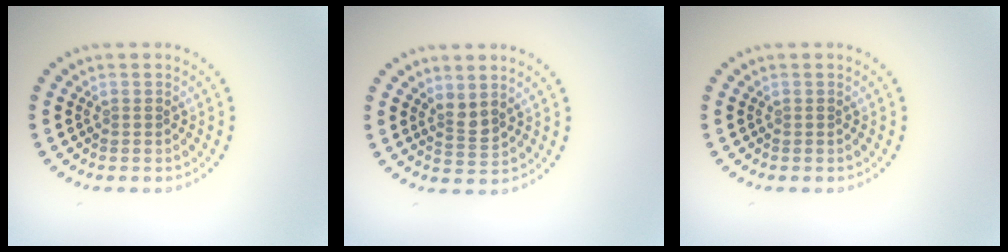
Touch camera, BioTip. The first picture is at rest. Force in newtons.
{"total": 1.7, "press": 1.3, "slide": 1.1}
{"total": 0.0}